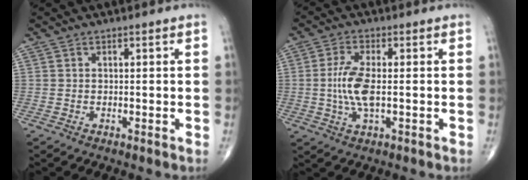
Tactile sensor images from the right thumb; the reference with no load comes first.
{"total": 7.4, "force": [-0.4, 2.7, 6.9], "torque": [-0.158, -0.002, -0.010]}